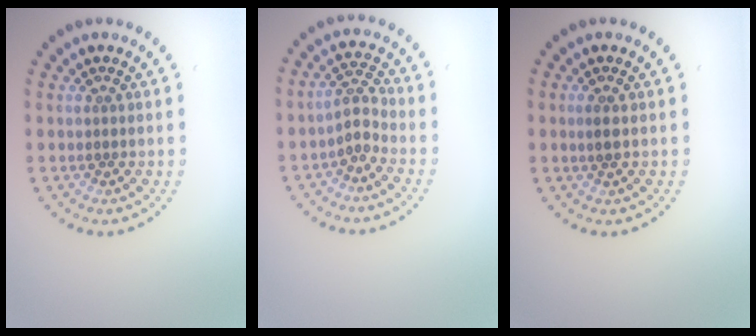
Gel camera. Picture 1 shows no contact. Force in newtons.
{"total": 2.1, "press": 1.6, "slide": 1.4}
{"total": 0.8, "press": 0.8, "slide": 0.3}